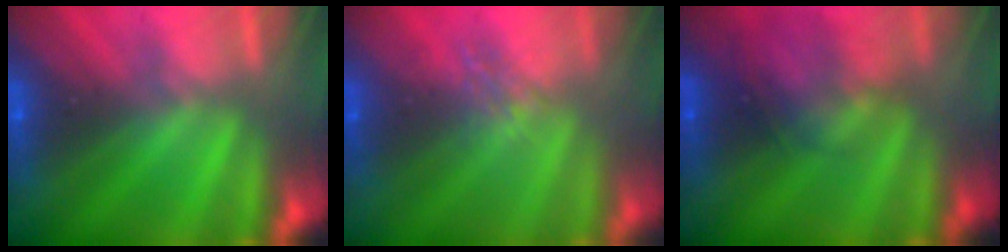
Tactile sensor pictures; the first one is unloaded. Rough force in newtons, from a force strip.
{"total": 1.6}
{"total": 2.2}